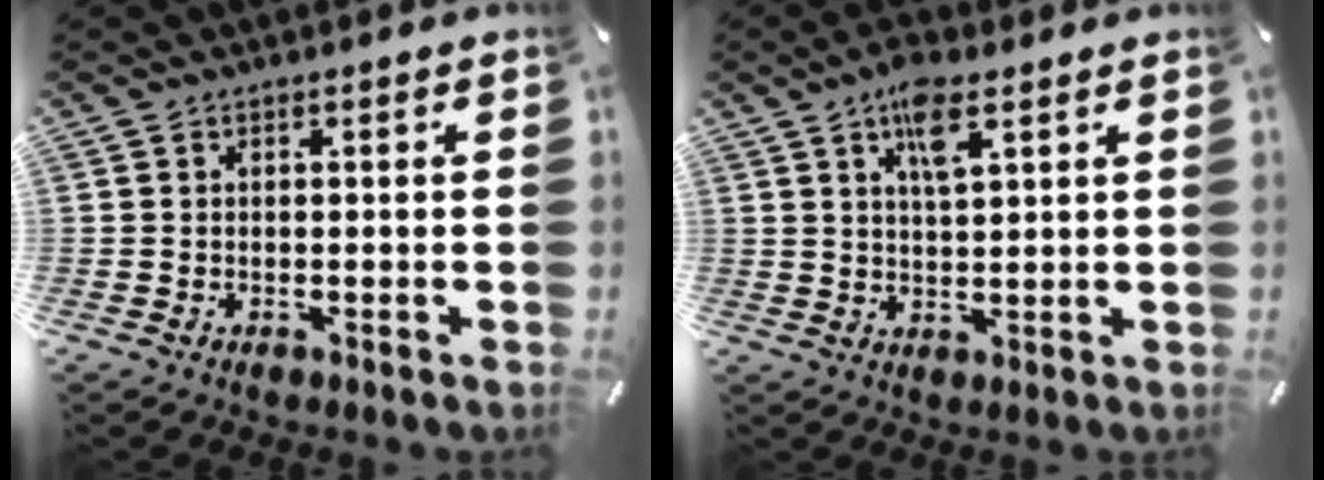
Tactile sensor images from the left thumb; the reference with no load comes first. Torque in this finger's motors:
{"motor_torque": [1.55, 1.66, 0.89, -0.97, 0.30]}